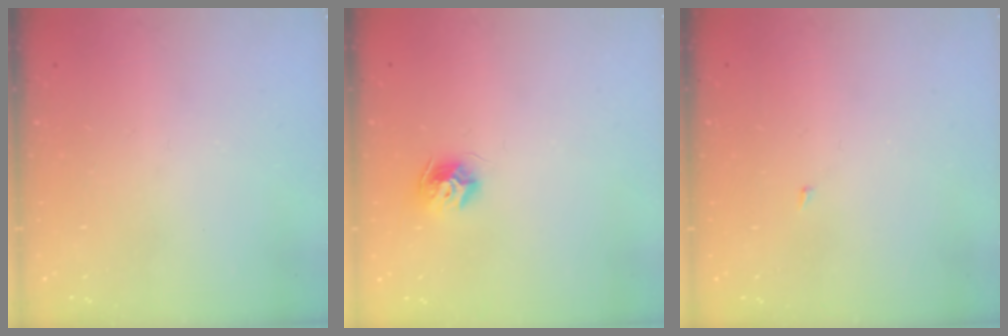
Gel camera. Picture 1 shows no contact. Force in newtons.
{"total": 8.7, "press": 8.7, "slide": 0.0}
{"total": 1.4, "press": 1.3, "slide": 0.1}